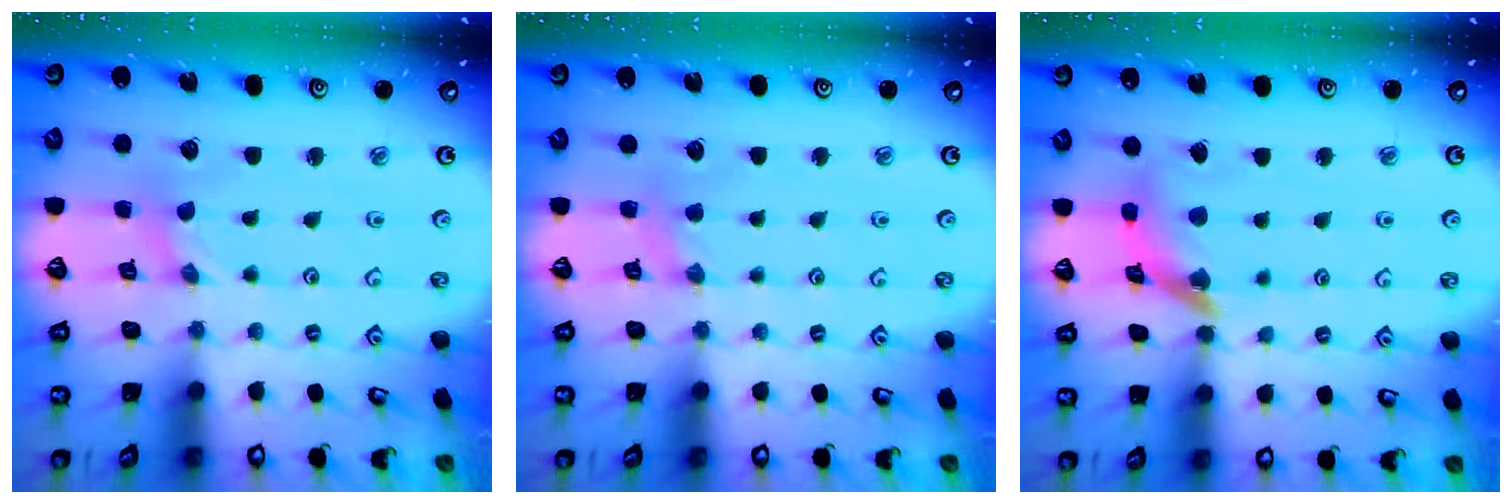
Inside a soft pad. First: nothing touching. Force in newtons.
{"total": 3.4, "press": 3.3, "slide": 0.4}
{"total": 11.9, "press": 11.8, "slide": 1.2}